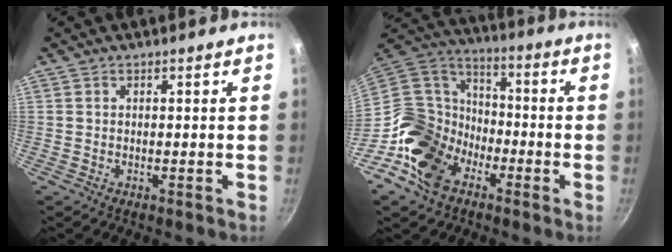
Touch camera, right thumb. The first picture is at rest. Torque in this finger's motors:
{"motor_torque": [2.44, 1.18, 1.25, -1.28, 0.06]}